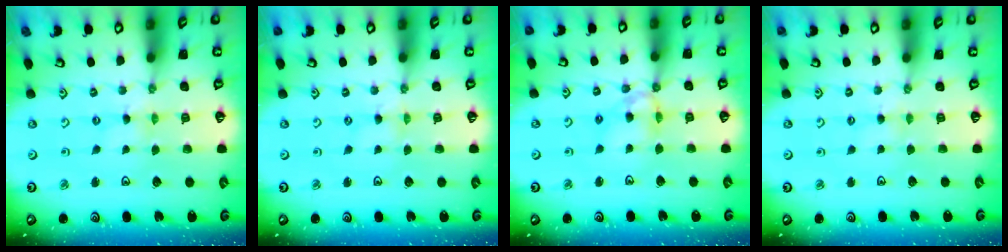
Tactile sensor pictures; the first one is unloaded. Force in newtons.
{"total": 0.0}
{"total": 8.9, "press": 8.9, "slide": 0.7}
{"total": 3.1, "press": 3.1, "slide": 0.4}